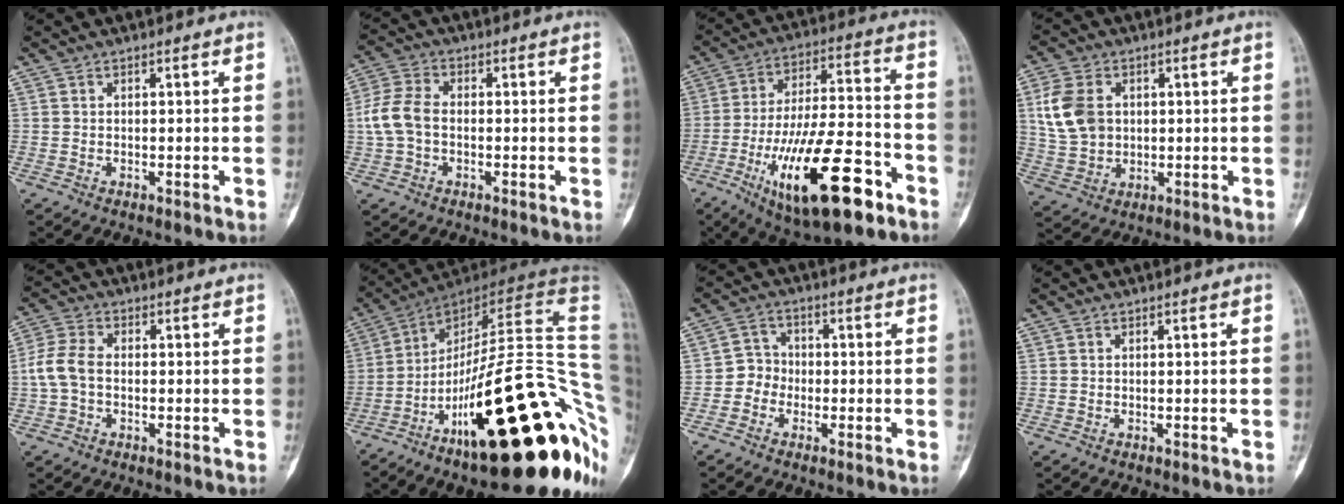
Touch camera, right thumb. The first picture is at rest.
{"total": 6.9, "force": [-0.6, 4.6, 5.2], "torque": [-0.118, 0.017, -0.019]}
{"total": 22.6, "force": [-10.4, 7.7, 18.6], "torque": [-0.338, 0.043, -0.164]}
{"total": 10.2, "force": [2.2, 7.6, 6.5], "torque": [-0.125, -0.002, 0.049]}
{"total": 6.0, "force": [-0.6, 3.9, 4.5], "torque": [-0.105, 0.015, -0.019]}
{"total": 34.2, "force": [-10.7, 8.8, 31.2], "torque": [-0.359, 0.070, -0.166]}
{"total": 4.3, "force": [-1.4, 3.9, 1.2], "torque": [0.005, 0.015, -0.039]}
{"total": 0.0}